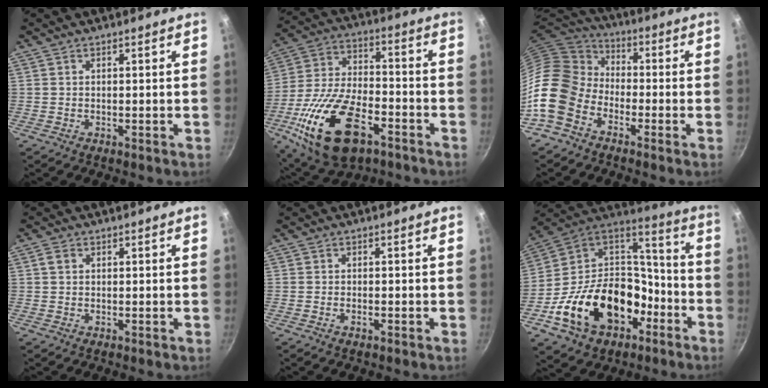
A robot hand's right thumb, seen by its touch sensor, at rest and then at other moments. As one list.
[{"total": 22.8, "force": [-9.9, 11.9, 16.7], "torque": [-0.318, 0.027, -0.178]}, {"total": 16.4, "force": [-6.7, 11.7, 9.3], "torque": [-0.166, 0.058, -0.157]}, {"total": 1.4, "force": [0.4, 1.1, 0.8], "torque": [-0.014, 0.003, 0.006]}, {"total": 1.1, "force": [-0.6, 0.4, 0.8], "torque": [-0.021, 0.004, -0.013]}, {"total": 26.3, "force": [-10.2, 18.0, 16.2], "torque": [-0.248, 0.084, -0.160]}]